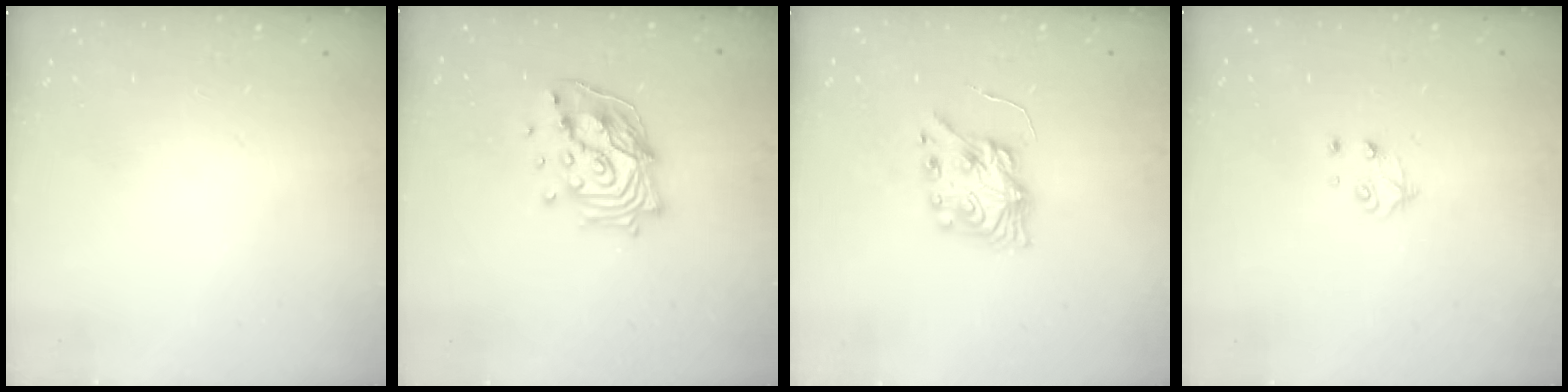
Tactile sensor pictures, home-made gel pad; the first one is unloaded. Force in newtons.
{"total": 17.0, "press": 16.1, "slide": 5.5}
{"total": 8.1, "press": 8.1, "slide": 0.2}
{"total": 4.3, "press": 4.3, "slide": 0.5}